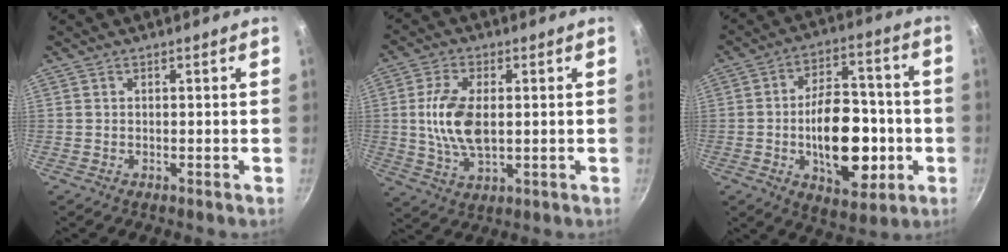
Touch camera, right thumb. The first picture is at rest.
{"total": 10.5, "force": [0.7, 5.7, 8.8], "torque": [-0.171, 0.000, 0.013]}
{"total": 18.9, "force": [-3.7, 10.9, 15.0], "torque": [-0.178, 0.024, -0.050]}